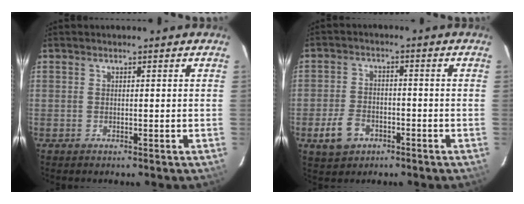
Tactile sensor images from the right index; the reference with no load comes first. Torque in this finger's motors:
{"motor_torque": [0.21, -0.17, -0.05, -0.07]}